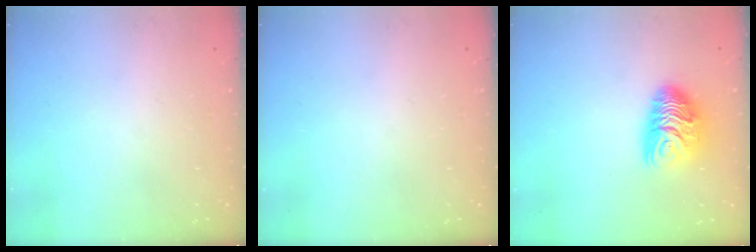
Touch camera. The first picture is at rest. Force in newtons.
{"total": 0.0}
{"total": 10.7, "press": 10.7, "slide": 0.9}